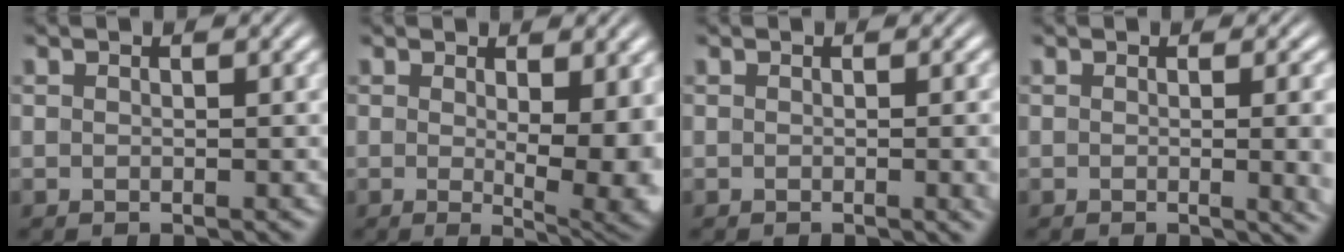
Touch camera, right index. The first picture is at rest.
{"total": 5.8, "force": [-0.3, 1.9, 5.5], "torque": [-0.070, -0.025, 0.001]}
{"total": 1.1, "force": [-0.1, -0.1, 1.1], "torque": [-0.009, 0.002, -0.004]}
{"total": 3.2, "force": [-0.1, 0.4, 3.2], "torque": [-0.023, 0.004, -0.007]}